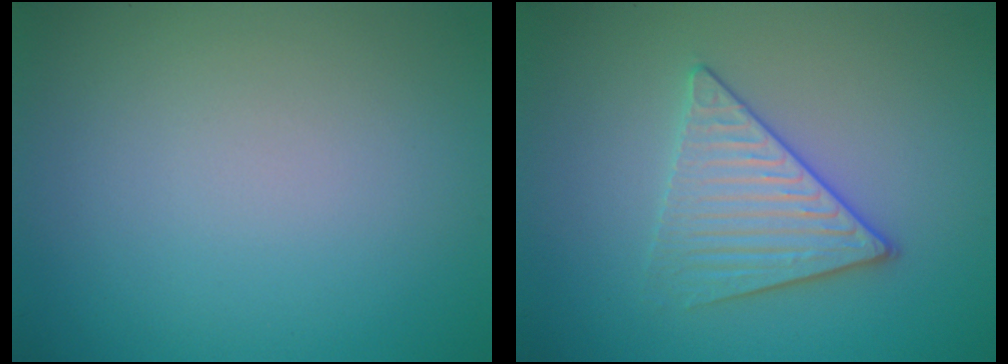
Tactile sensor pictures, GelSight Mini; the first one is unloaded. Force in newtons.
{"total": 3.5, "press": 3.4, "slide": 1.1}